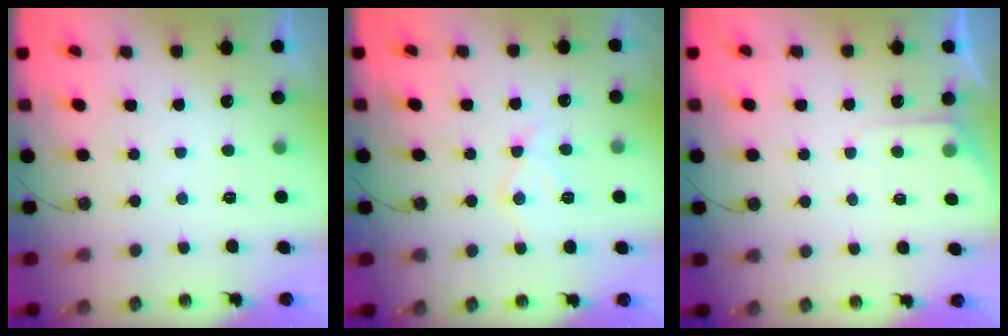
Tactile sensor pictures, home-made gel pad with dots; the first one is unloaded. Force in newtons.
{"total": 9.0, "press": 9.0, "slide": 0.7}
{"total": 4.0, "press": 3.9, "slide": 0.6}